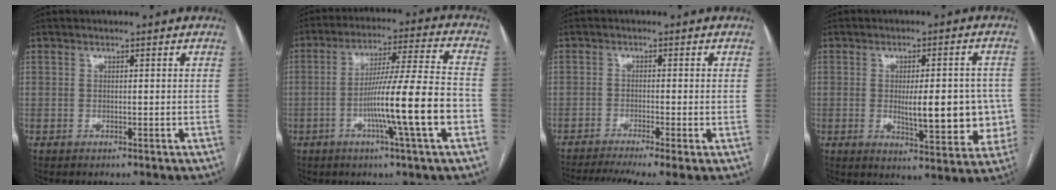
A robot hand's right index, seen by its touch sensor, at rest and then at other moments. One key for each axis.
{"total": 14.6, "fx": -4.2, "fy": -1.0, "fz": 13.9, "tx": -0.235, "ty": -0.001, "tz": -0.074}
{"total": 8.9, "fx": -6.5, "fy": 0.1, "fz": 6.1, "tx": -0.094, "ty": -0.010, "tz": -0.103}
{"total": 11.5, "fx": -1.0, "fy": 3.7, "fz": 10.8, "tx": -0.138, "ty": 0.001, "tz": -0.003}